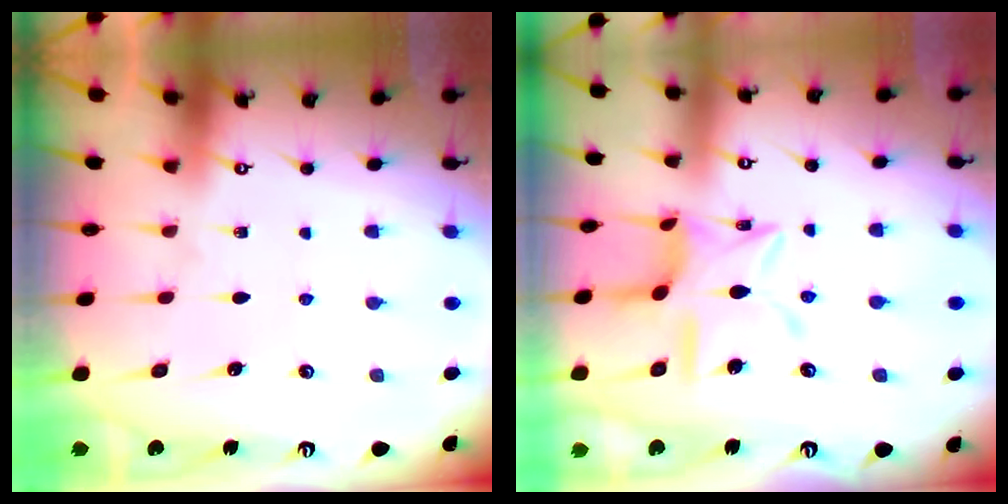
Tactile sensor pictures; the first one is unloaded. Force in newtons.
{"total": 11.5, "press": 11.5, "slide": 0.8}